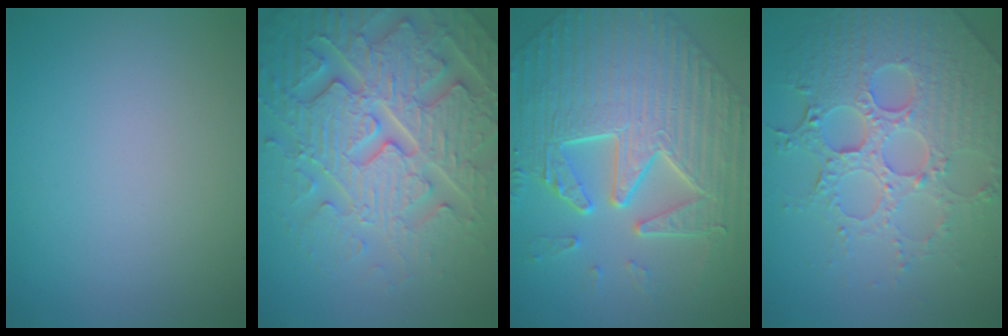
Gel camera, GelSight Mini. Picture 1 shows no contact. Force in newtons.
{"total": 8.1, "press": 7.9, "slide": 1.9}
{"total": 9.4, "press": 7.4, "slide": 5.9}
{"total": 8.2, "press": 5.9, "slide": 5.7}